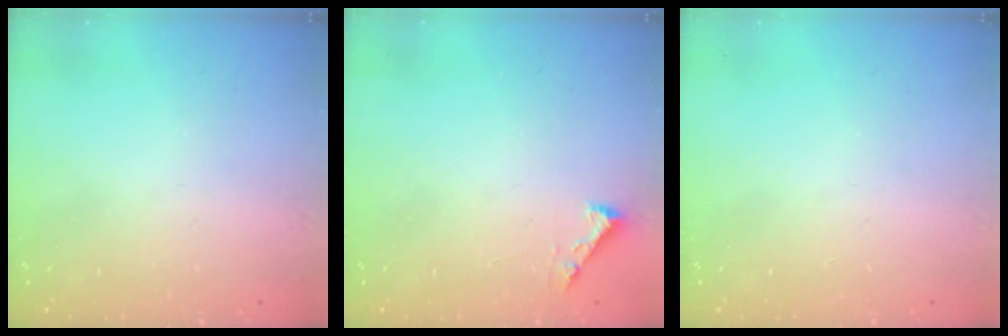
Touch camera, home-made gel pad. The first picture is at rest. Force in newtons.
{"total": 2.3, "press": 2.3, "slide": 0.3}
{"total": 0.0}